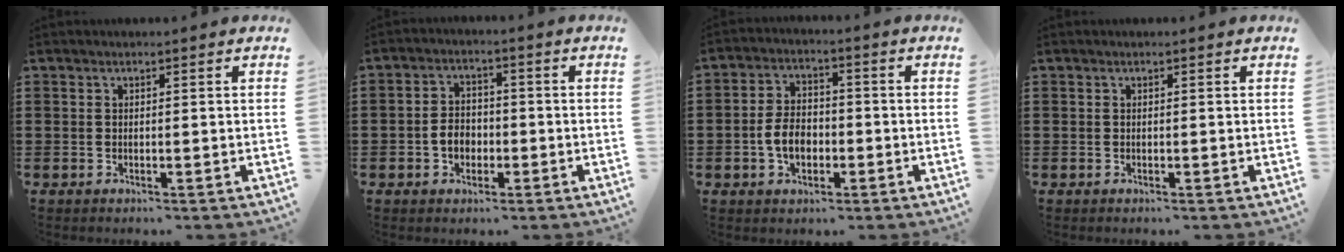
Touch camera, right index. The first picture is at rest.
{"total": 3.6, "force": [-1.1, 2.7, 2.3], "torque": [-0.046, 0.006, -0.021]}
{"total": 5.5, "force": [-1.5, 3.5, 4.0], "torque": [-0.096, 0.003, -0.032]}
{"total": 0.0}